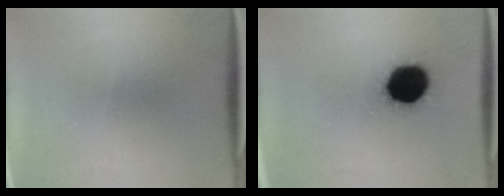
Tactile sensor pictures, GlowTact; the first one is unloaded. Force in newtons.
{"total": 15.2}